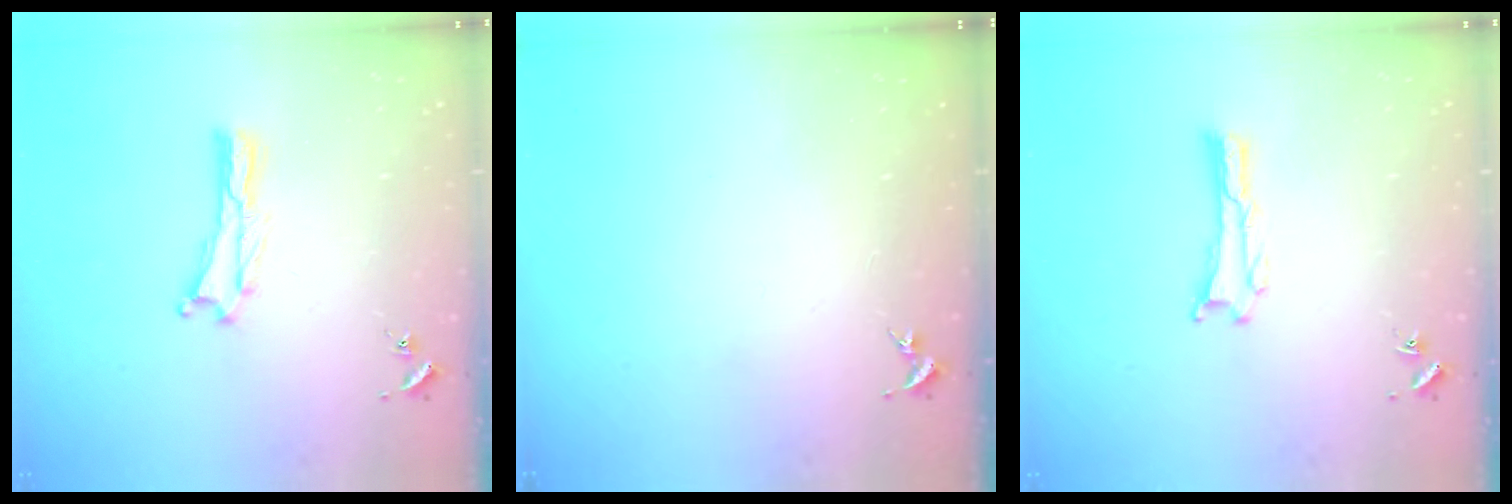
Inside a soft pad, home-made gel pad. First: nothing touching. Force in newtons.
{"total": 0.0}
{"total": 0.0}